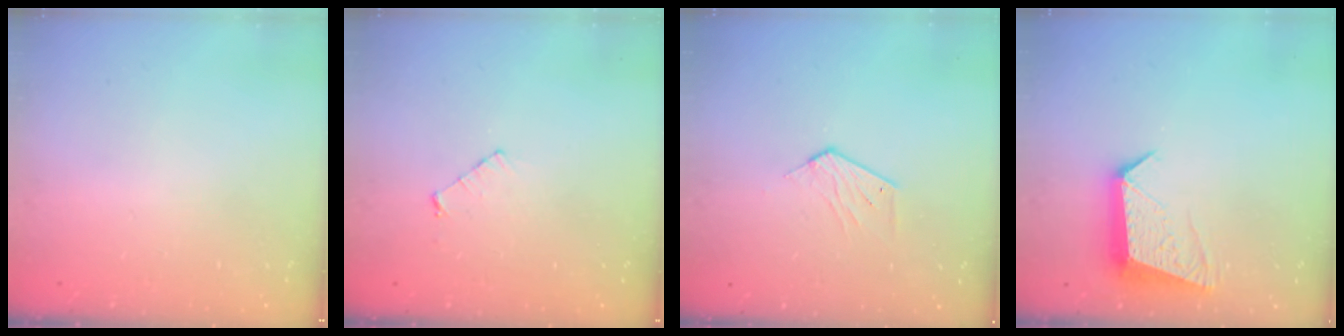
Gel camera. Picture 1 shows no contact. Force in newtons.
{"total": 3.6, "press": 3.6, "slide": 0.3}
{"total": 3.9, "press": 3.9, "slide": 0.2}
{"total": 10.5, "press": 10.5, "slide": 1.0}